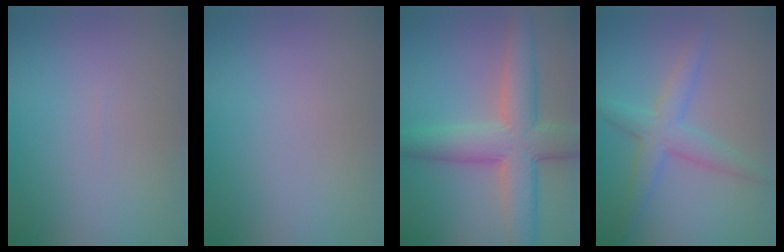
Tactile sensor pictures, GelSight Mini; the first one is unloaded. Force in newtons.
{"total": 0.0}
{"total": 7.5, "press": 7.5, "slide": 0.2}
{"total": 3.5, "press": 3.5, "slide": 0.1}